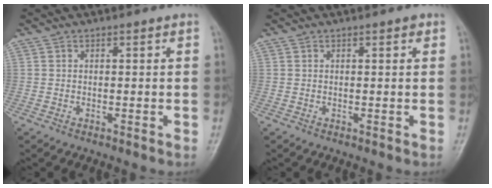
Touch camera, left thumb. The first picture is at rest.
{"total": 0.9, "force": [0.5, 0.3, 0.7], "torque": [-0.008, 0.000, 0.005]}